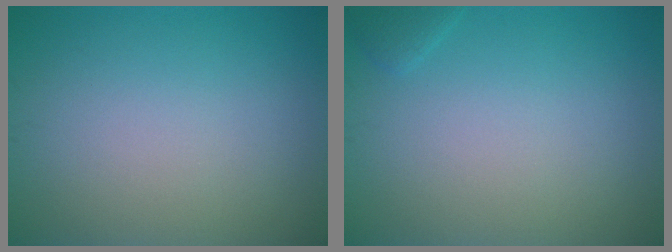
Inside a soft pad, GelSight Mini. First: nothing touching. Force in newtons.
{"total": 0.7, "press": 0.7, "slide": 0.1}